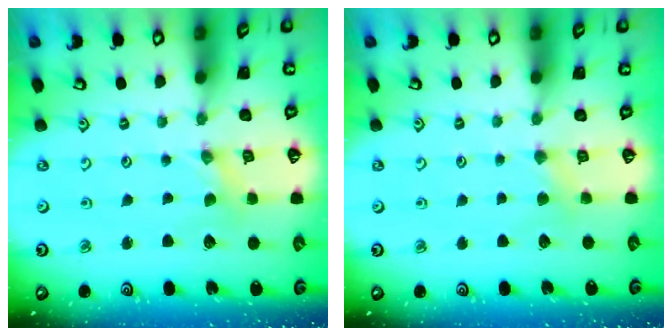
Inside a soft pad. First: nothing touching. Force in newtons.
{"total": 2.5, "press": 2.5, "slide": 0.3}